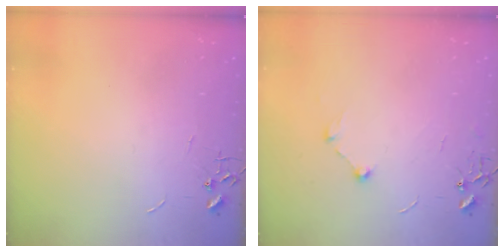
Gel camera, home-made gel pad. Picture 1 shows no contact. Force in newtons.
{"total": 5.9, "press": 5.9, "slide": 0.8}